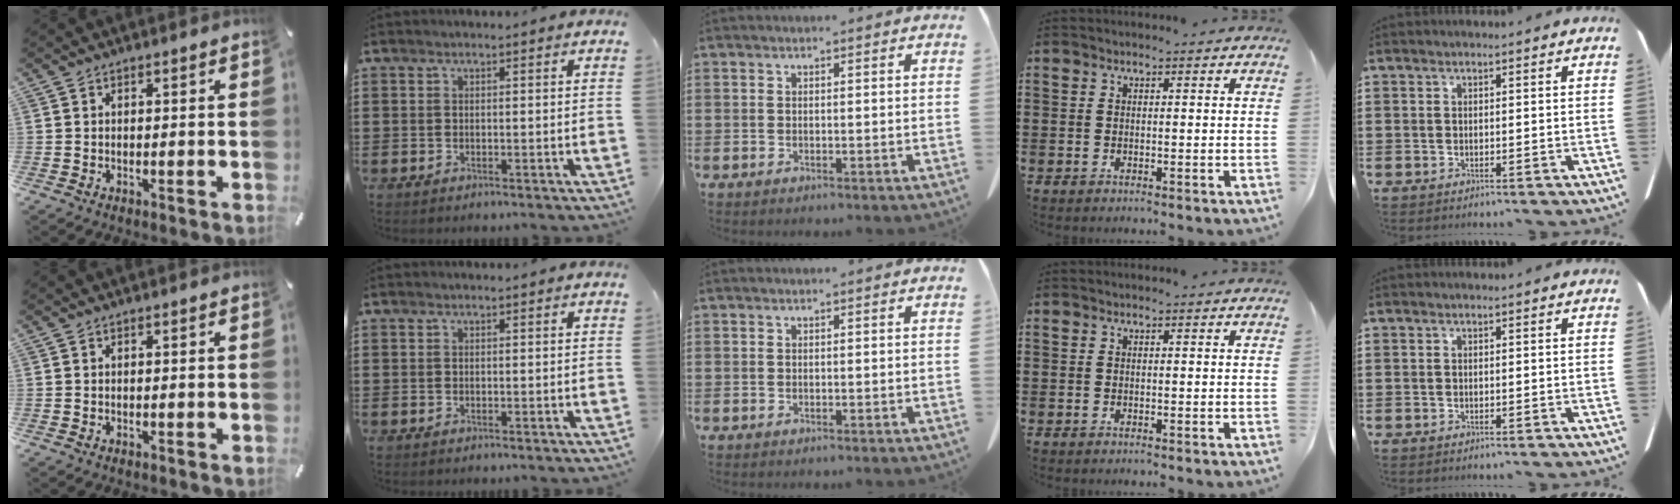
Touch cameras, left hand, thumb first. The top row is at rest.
{}